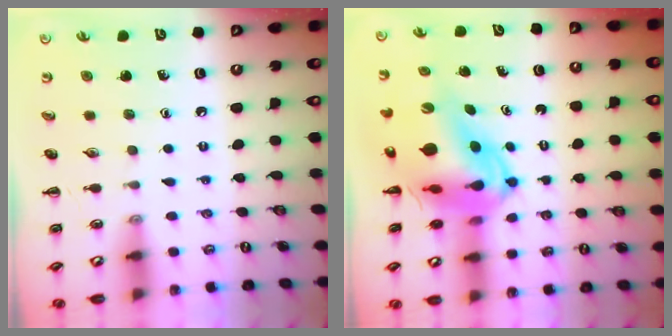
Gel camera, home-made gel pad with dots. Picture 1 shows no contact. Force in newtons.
{"total": 11.3, "press": 10.7, "slide": 3.4}